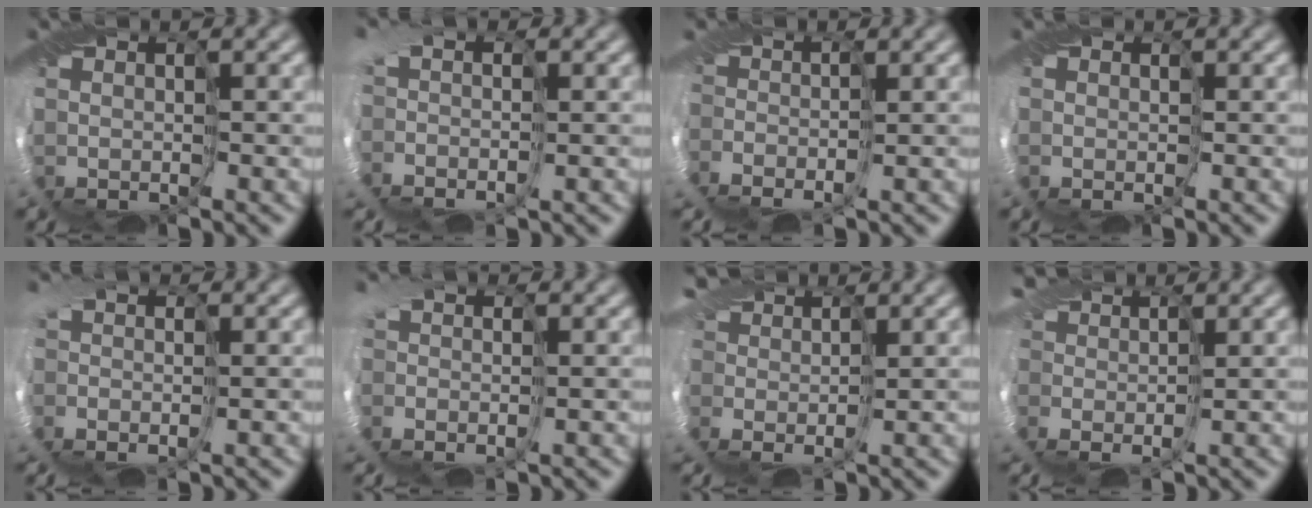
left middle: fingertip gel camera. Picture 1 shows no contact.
{"total": 2.1, "force": [-0.3, 1.0, 1.8], "torque": [-0.031, 0.008, -0.015]}
{"total": 2.4, "force": [-1.7, 1.4, 1.0], "torque": [-0.014, -0.003, -0.030]}
{"total": 0.7, "force": [0.1, 0.7, 0.1], "torque": [0.004, 0.000, -0.001]}
{"total": 2.9, "force": [-0.9, 1.9, 2.0], "torque": [-0.026, 0.005, -0.017]}
{"total": 2.8, "force": [-0.8, 2.0, 1.8], "torque": [-0.025, 0.004, -0.016]}
{"total": 1.9, "force": [0.3, 1.5, 1.1], "torque": [-0.032, 0.007, -0.005]}
{"total": 1.7, "force": [-0.3, 1.3, 1.1], "torque": [-0.030, 0.005, -0.018]}